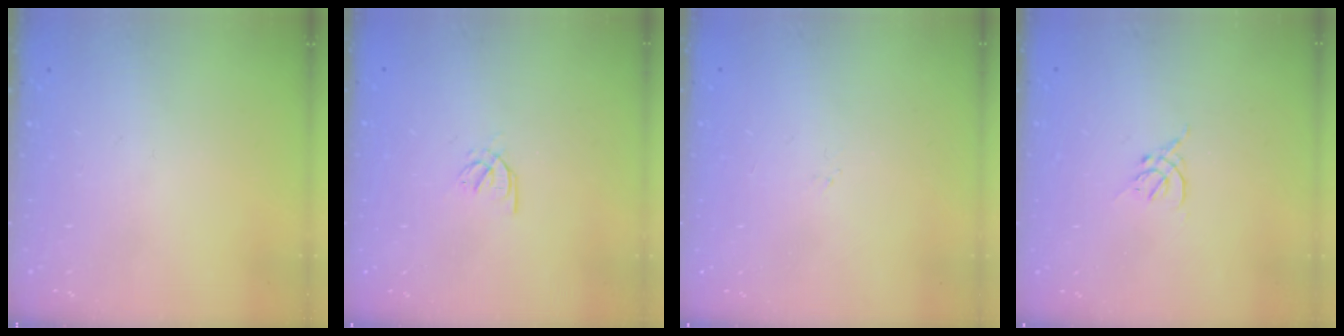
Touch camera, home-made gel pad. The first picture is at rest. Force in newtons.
{"total": 2.6, "press": 2.5, "slide": 0.6}
{"total": 0.0}
{"total": 1.6, "press": 1.5, "slide": 0.6}